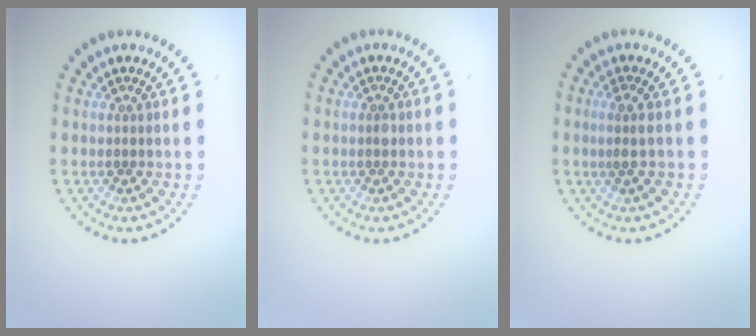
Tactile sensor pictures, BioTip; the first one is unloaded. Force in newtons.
{"total": 0.8, "press": 0.8, "slide": 0.1}
{"total": 1.5, "press": 1.2, "slide": 0.9}